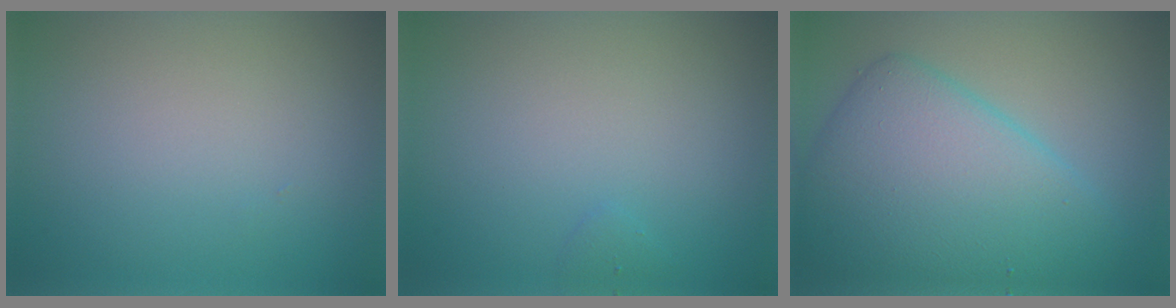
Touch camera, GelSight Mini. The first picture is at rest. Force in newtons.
{"total": 0.5, "press": 0.5, "slide": 0.1}
{"total": 9.4, "press": 9.4, "slide": 0.1}